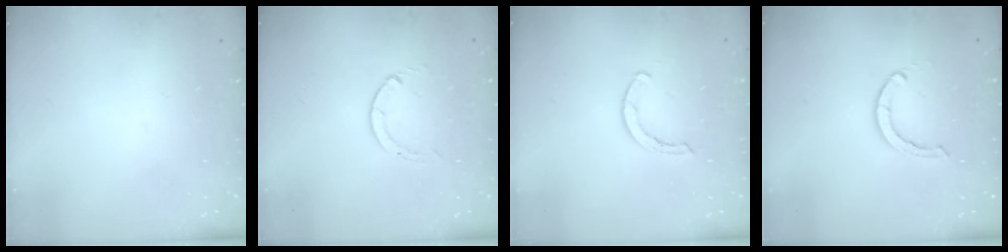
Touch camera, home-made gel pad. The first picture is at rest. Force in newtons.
{"total": 0.6, "press": 0.5, "slide": 0.1}
{"total": 1.7, "press": 1.6, "slide": 0.3}
{"total": 2.9, "press": 2.9, "slide": 0.1}